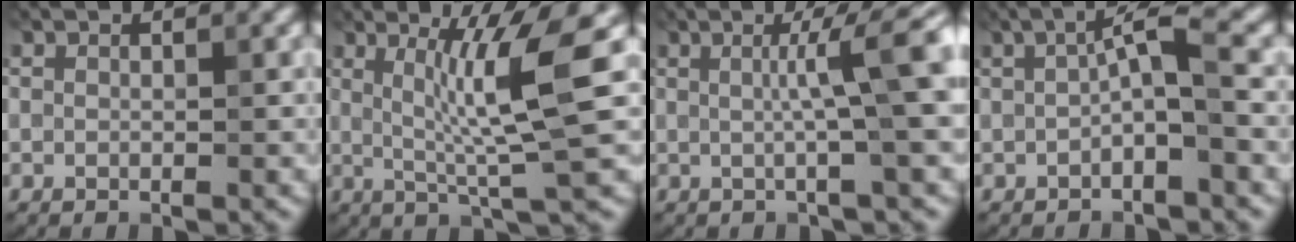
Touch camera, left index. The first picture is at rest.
{"total": 6.5, "force": [1.4, 0.2, 6.4], "torque": [-0.120, 0.002, 0.028]}
{"total": 5.4, "force": [0.8, 0.3, 5.3], "torque": [-0.082, 0.011, 0.009]}
{"total": 2.8, "force": [-0.2, 0.2, 2.8], "torque": [-0.057, 0.013, -0.007]}